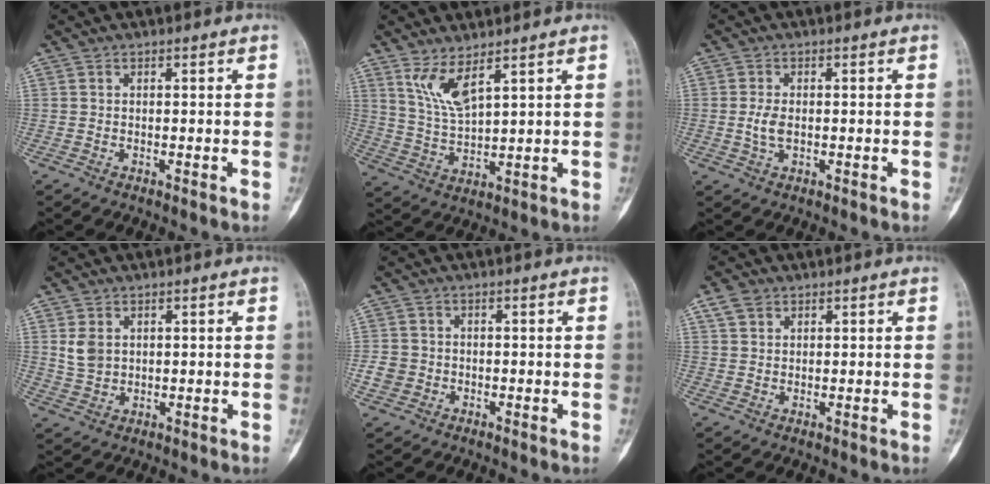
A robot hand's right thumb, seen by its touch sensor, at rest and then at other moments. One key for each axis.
{"total": 6.8, "fx": 4.2, "fy": 1.7, "fz": 5.0, "tx": -0.104, "ty": -0.035, "tz": 0.095}
{"total": 2.9, "fx": -0.2, "fy": 1.7, "fz": 2.4, "tx": -0.047, "ty": -0.001, "tz": -0.004}
{"total": 4.1, "fx": 1.3, "fy": 3.0, "fz": 2.4, "tx": -0.039, "ty": -0.004, "tz": 0.033}
{"total": 2.9, "fx": -0.7, "fy": 2.7, "fz": 0.8, "tx": -0.005, "ty": 0.009, "tz": -0.015}
{"total": 3.1, "fx": 1.7, "fy": 2.2, "fz": 1.2, "tx": -0.019, "ty": 0.003, "tz": 0.034}